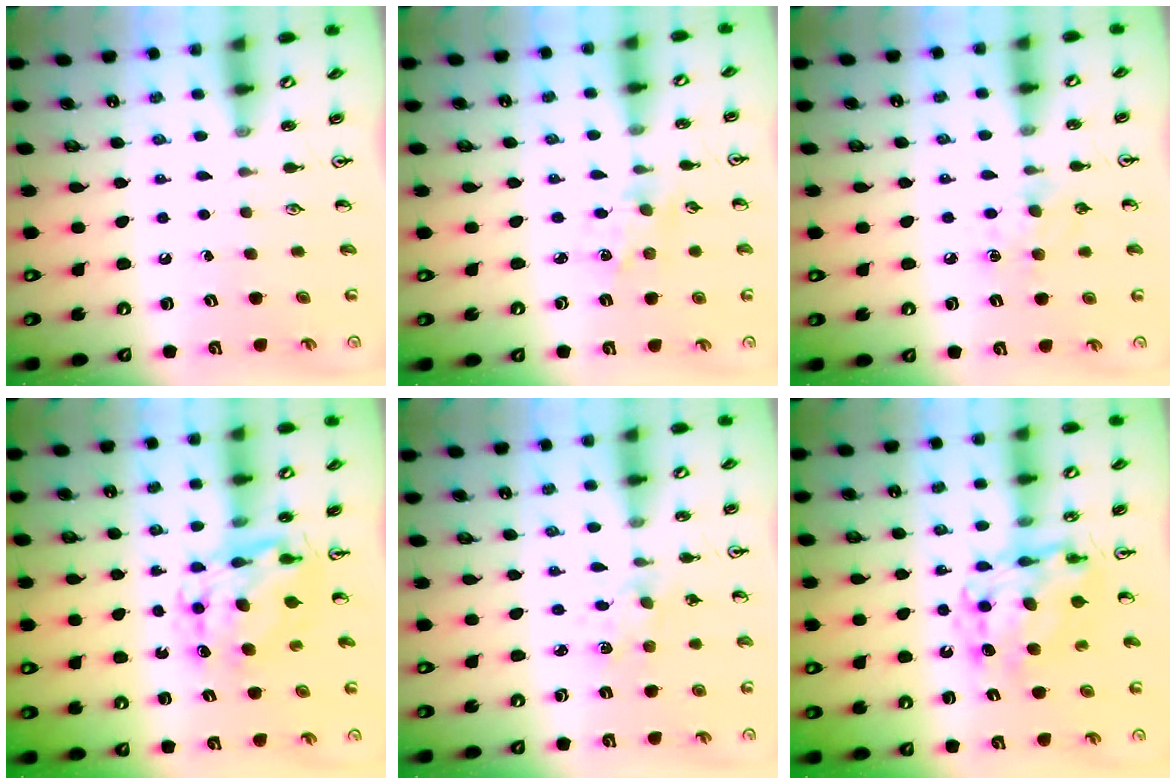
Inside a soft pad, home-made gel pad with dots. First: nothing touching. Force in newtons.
{"total": 1.4, "press": 1.3, "slide": 0.2}
{"total": 9.0, "press": 9.0, "slide": 0.7}
{"total": 9.3, "press": 9.3, "slide": 0.7}
{"total": 2.0, "press": 2.0, "slide": 0.3}
{"total": 11.1, "press": 11.0, "slide": 1.1}